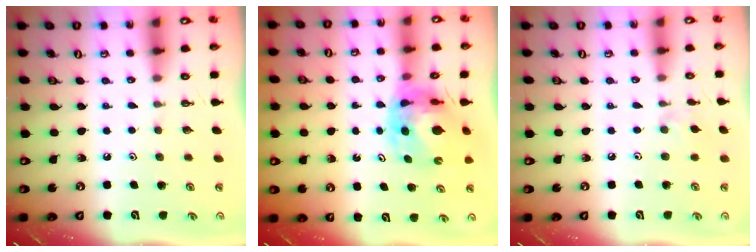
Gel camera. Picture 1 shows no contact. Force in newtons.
{"total": 11.2, "press": 11.1, "slide": 1.2}
{"total": 2.1, "press": 2.0, "slide": 0.4}